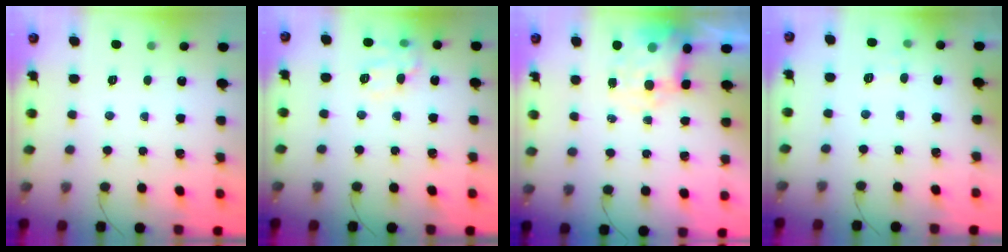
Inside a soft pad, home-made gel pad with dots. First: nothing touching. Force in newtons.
{"total": 10.4, "press": 10.4, "slide": 0.2}
{"total": 8.1, "press": 7.9, "slide": 1.9}
{"total": 2.8, "press": 2.5, "slide": 1.3}